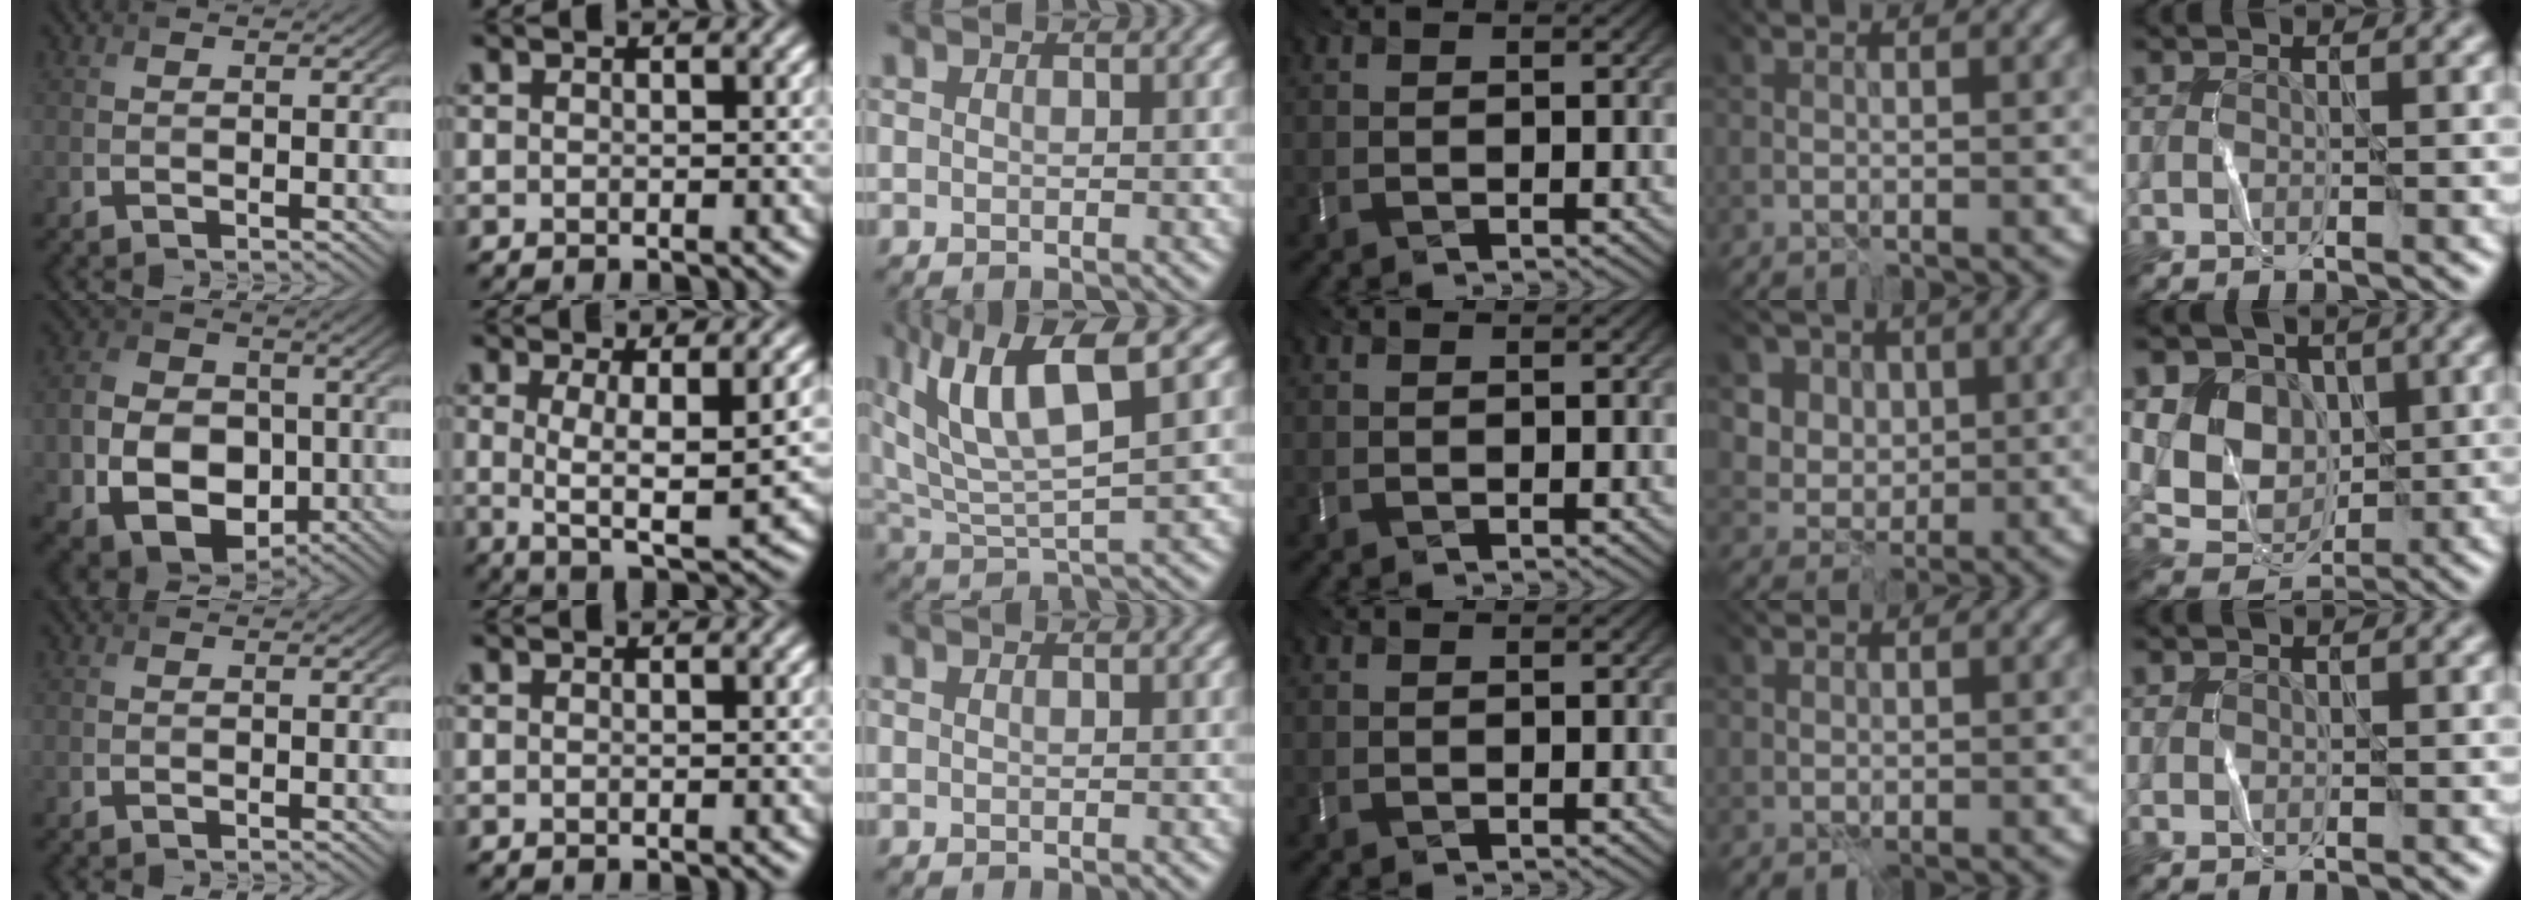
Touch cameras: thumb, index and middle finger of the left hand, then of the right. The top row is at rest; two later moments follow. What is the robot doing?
{"motion": "fold", "object": "bubble wrap"}